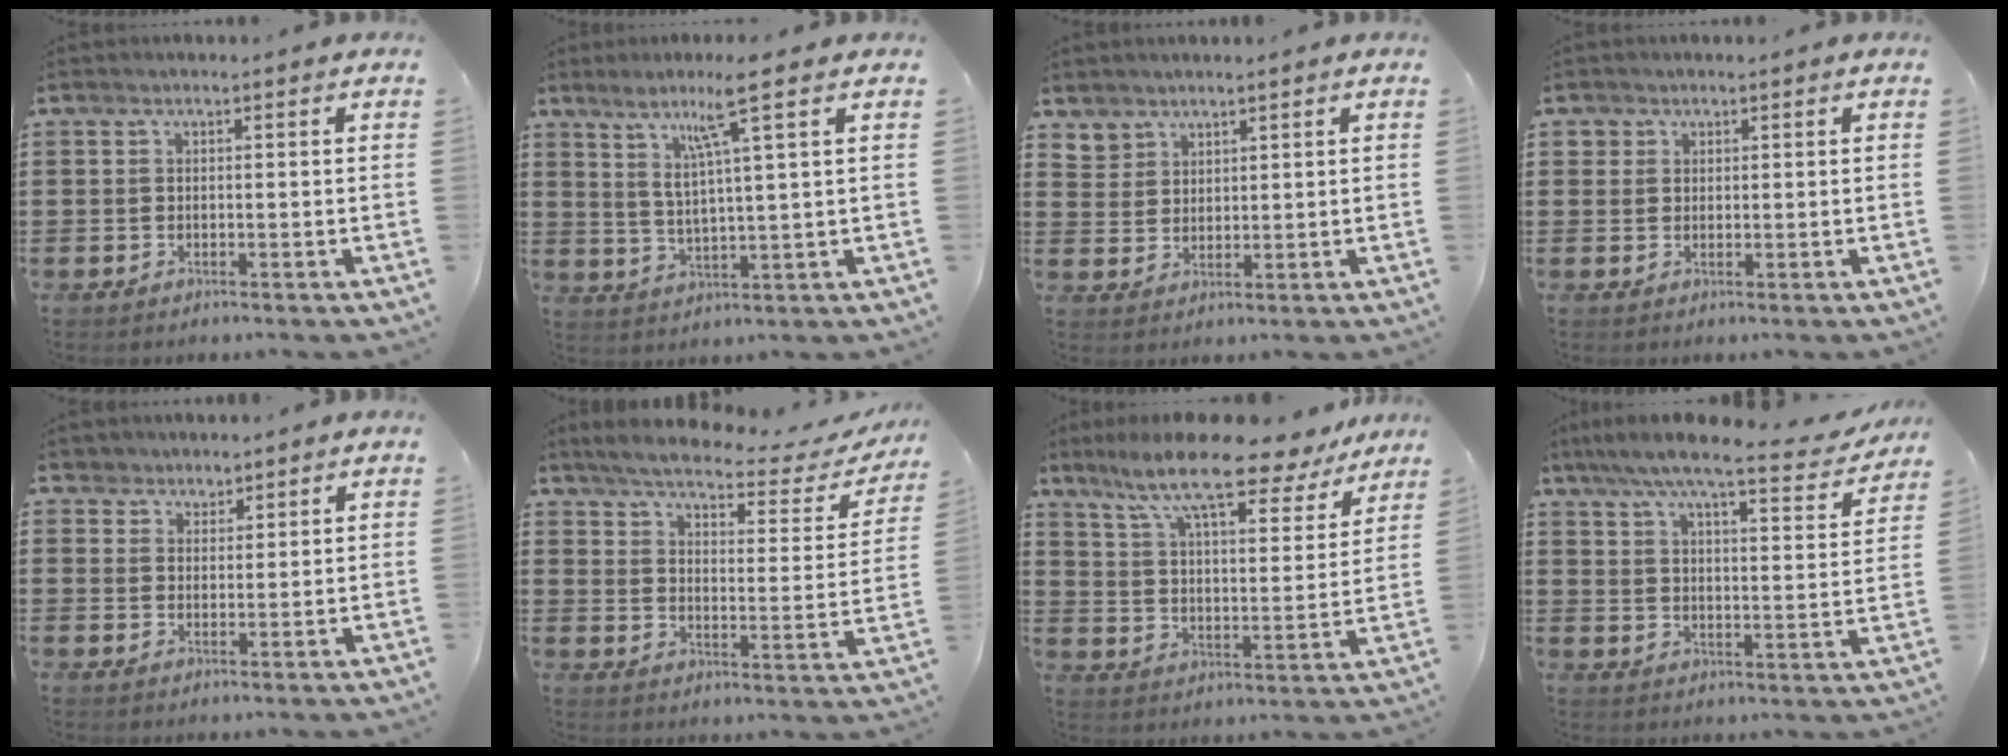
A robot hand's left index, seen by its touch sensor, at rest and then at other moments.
{"total": 7.3, "force": [4.3, -0.5, 6.0], "torque": [-0.126, -0.001, 0.070]}
{"total": 3.3, "force": [2.6, 2.0, -0.2], "torque": [-0.010, 0.002, 0.050]}
{"total": 1.5, "force": [0.9, 1.2, 0.1], "torque": [-0.007, 0.007, 0.016]}
{"total": 2.9, "force": [2.3, 1.7, -0.4], "torque": [-0.006, 0.009, 0.044]}
{"total": 4.3, "force": [3.8, 0.3, 1.9], "torque": [-0.060, -0.027, 0.056]}
{"total": 11.3, "force": [9.2, 1.3, 6.4], "torque": [-0.148, -0.050, 0.153]}
{"total": 7.4, "force": [6.3, 0.4, 3.9], "torque": [-0.100, -0.033, 0.104]}